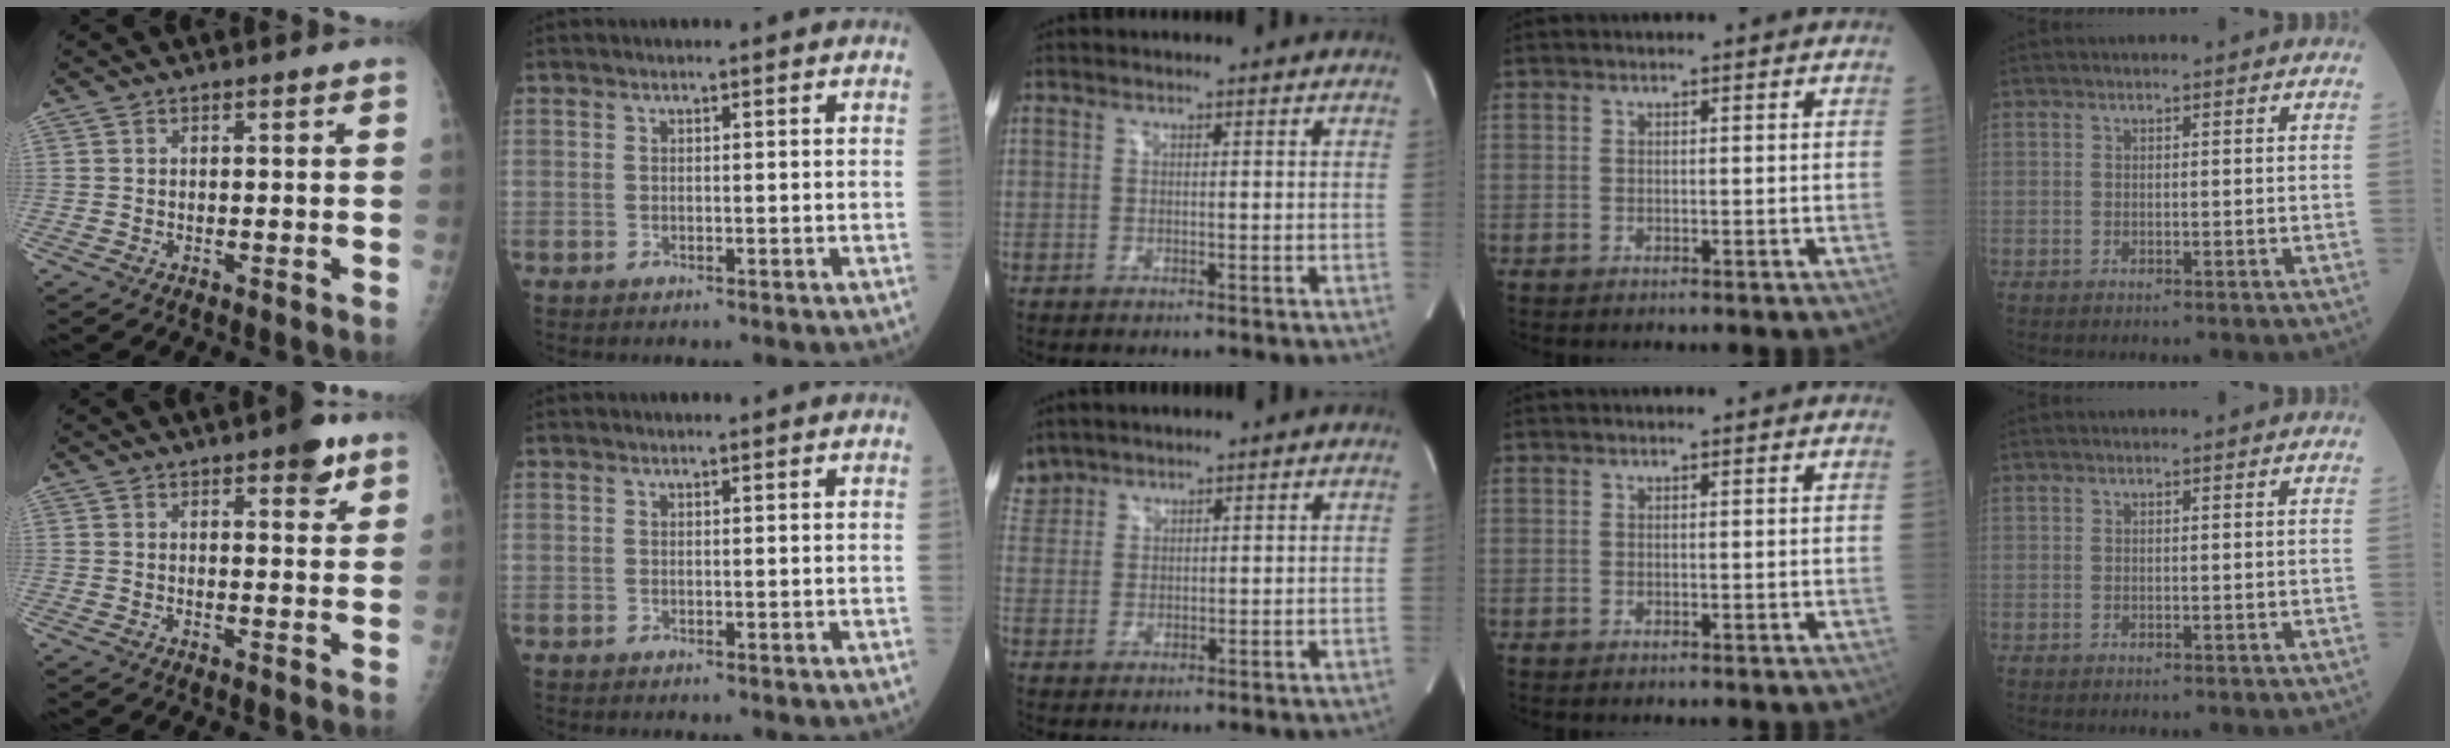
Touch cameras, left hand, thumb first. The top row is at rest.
{"thumb": {"total": 5.2, "force": [3.2, 1.9, 3.7], "torque": [-0.032, -0.014, 0.035]}, "middle": {"total": 3.3, "force": [3.0, 1.4, -0.3], "torque": [0.006, 0.013, 0.063]}}